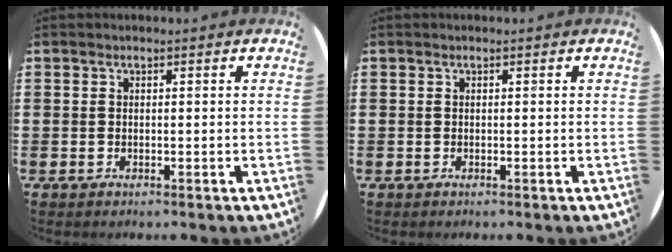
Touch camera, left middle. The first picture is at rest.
{"total": 0.0}